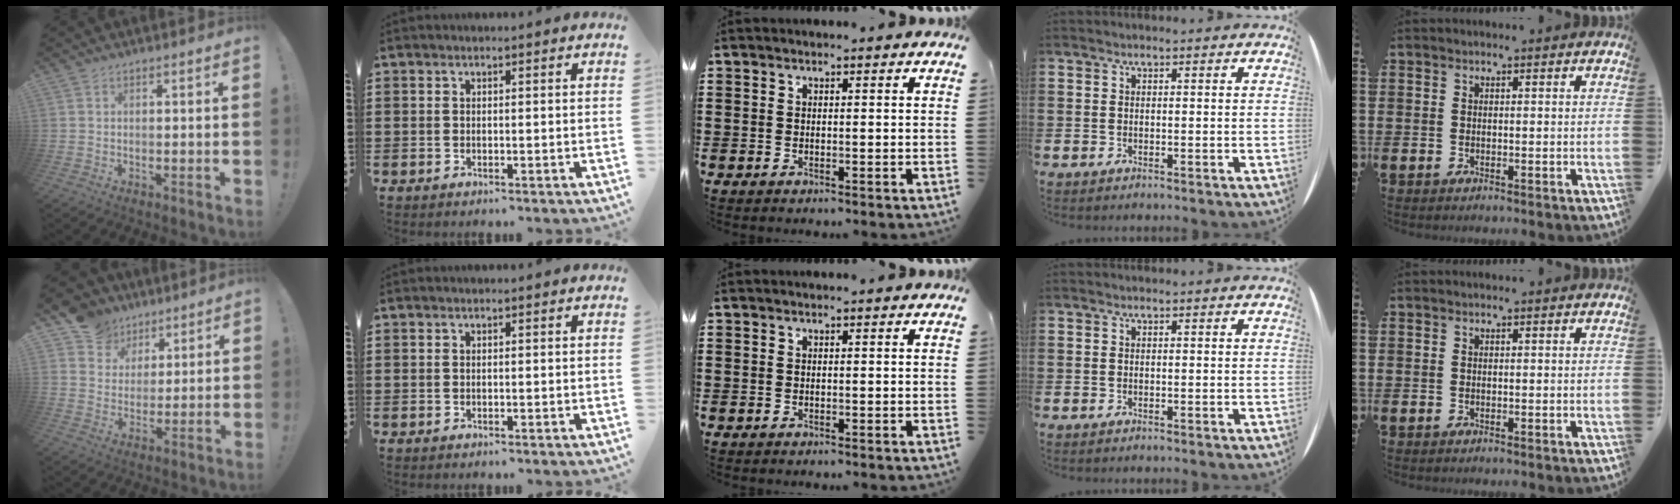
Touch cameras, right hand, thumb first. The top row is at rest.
{"thumb": {"total": 10.3, "force": [6.4, 7.9, 1.7], "torque": [-0.035, -0.039, 0.129]}}